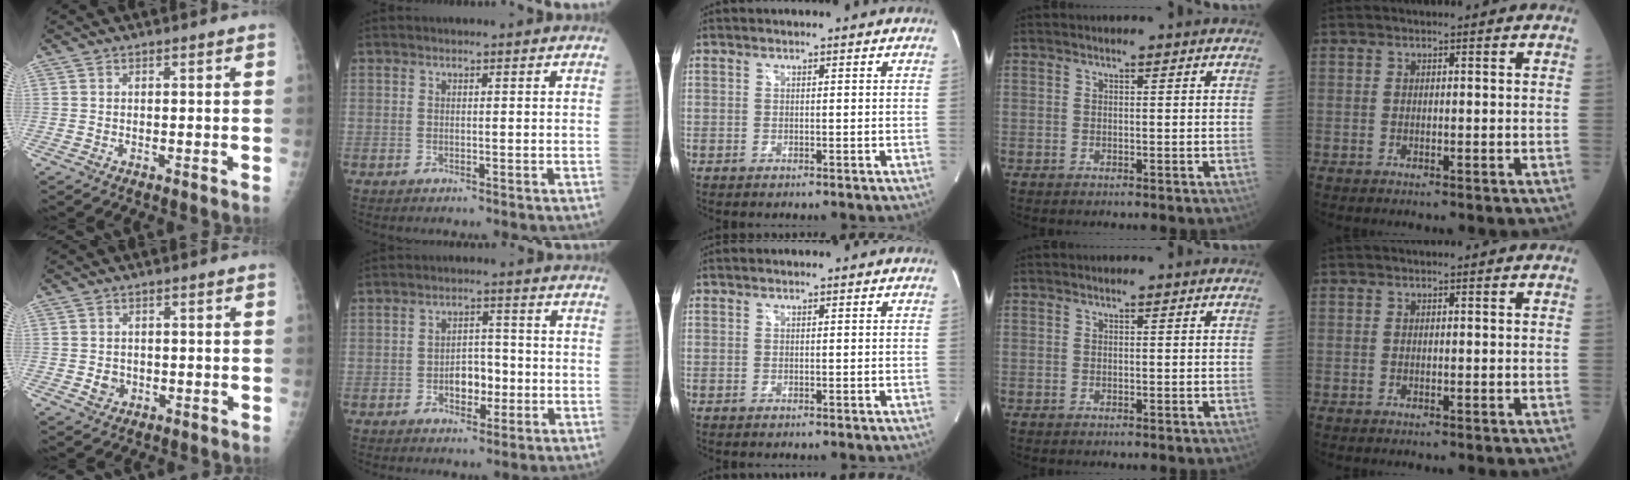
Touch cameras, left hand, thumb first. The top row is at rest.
{"thumb": {"total": 2.4, "force": [-0.5, 2.2, 1.0], "torque": [-0.006, 0.004, -0.003]}, "index": {"total": 4.4, "force": [-1.2, 2.6, 3.3], "torque": [-0.051, 0.009, -0.018]}}